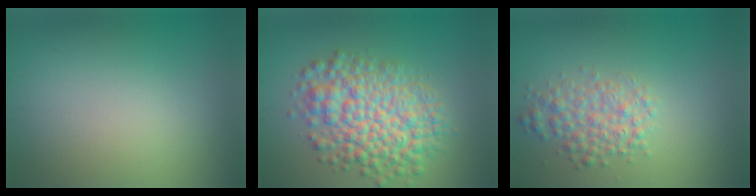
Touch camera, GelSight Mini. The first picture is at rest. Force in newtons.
{"total": 8.0, "press": 8.0, "slide": 0.2}
{"total": 3.2, "press": 3.1, "slide": 0.1}